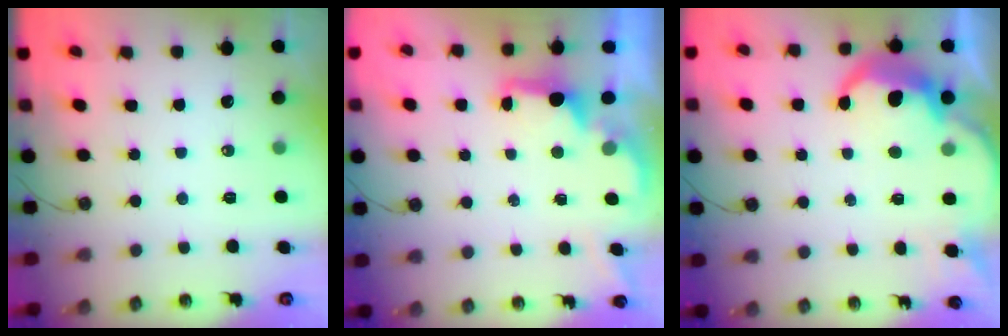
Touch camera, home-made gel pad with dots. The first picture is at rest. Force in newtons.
{"total": 2.1, "press": 1.9, "slide": 0.8}
{"total": 8.1, "press": 8.1, "slide": 0.5}